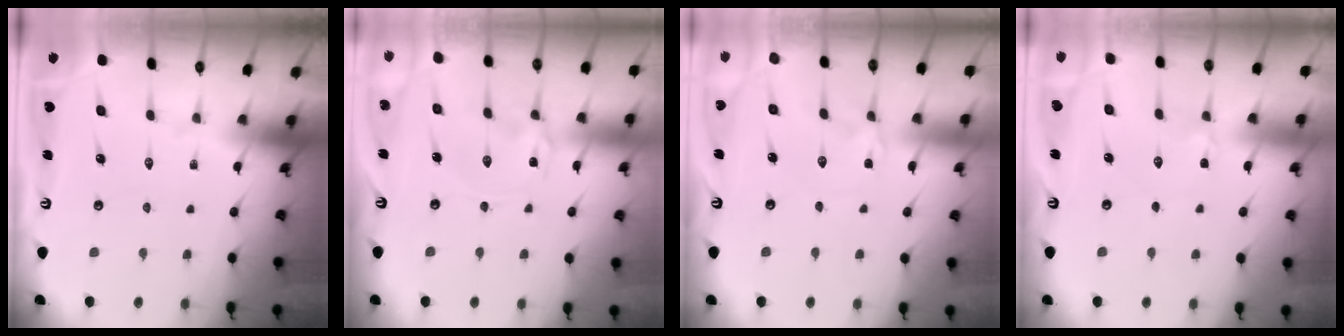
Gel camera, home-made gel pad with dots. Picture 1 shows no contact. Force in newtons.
{"total": 1.0, "press": 1.0, "slide": 0.1}
{"total": 1.1, "press": 1.0, "slide": 0.3}
{"total": 2.8, "press": 2.8, "slide": 0.3}